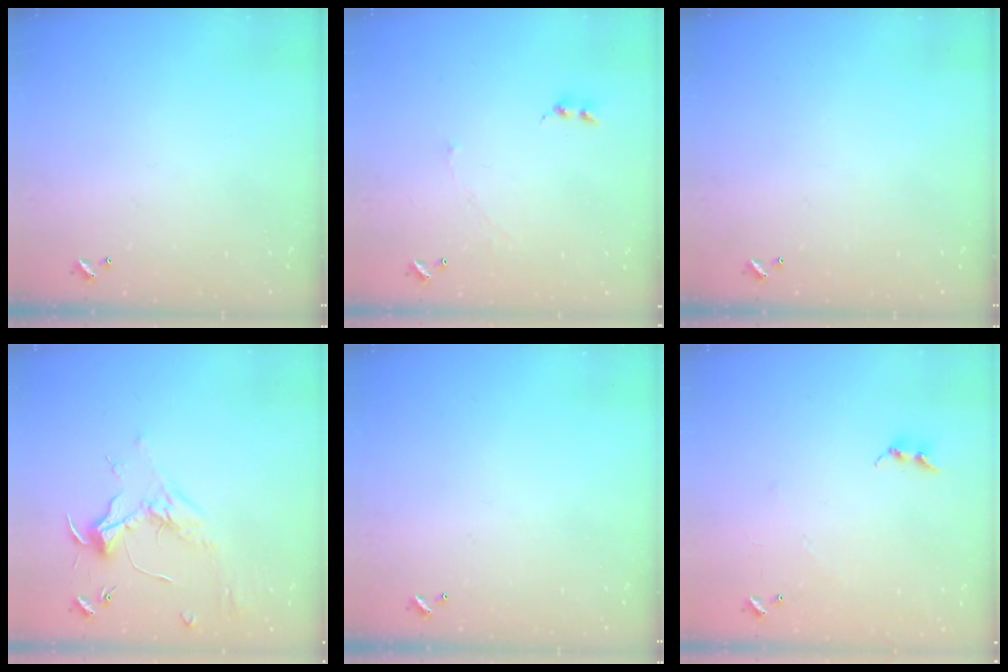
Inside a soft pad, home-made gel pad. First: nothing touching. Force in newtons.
{"total": 2.0, "press": 1.9, "slide": 0.7}
{"total": 0.0}
{"total": 1.8, "press": 1.6, "slide": 0.7}
{"total": 0.0}
{"total": 5.6, "press": 5.6, "slide": 0.2}